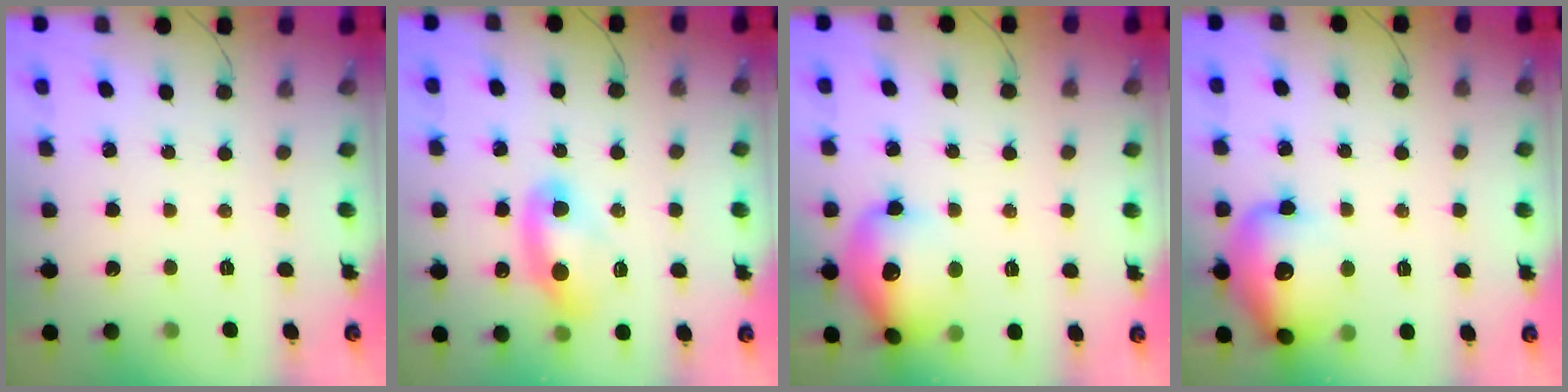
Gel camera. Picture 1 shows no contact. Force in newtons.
{"total": 10.6, "press": 10.4, "slide": 2.1}
{"total": 17.5, "press": 17.3, "slide": 2.1}
{"total": 16.2, "press": 16.0, "slide": 2.6}